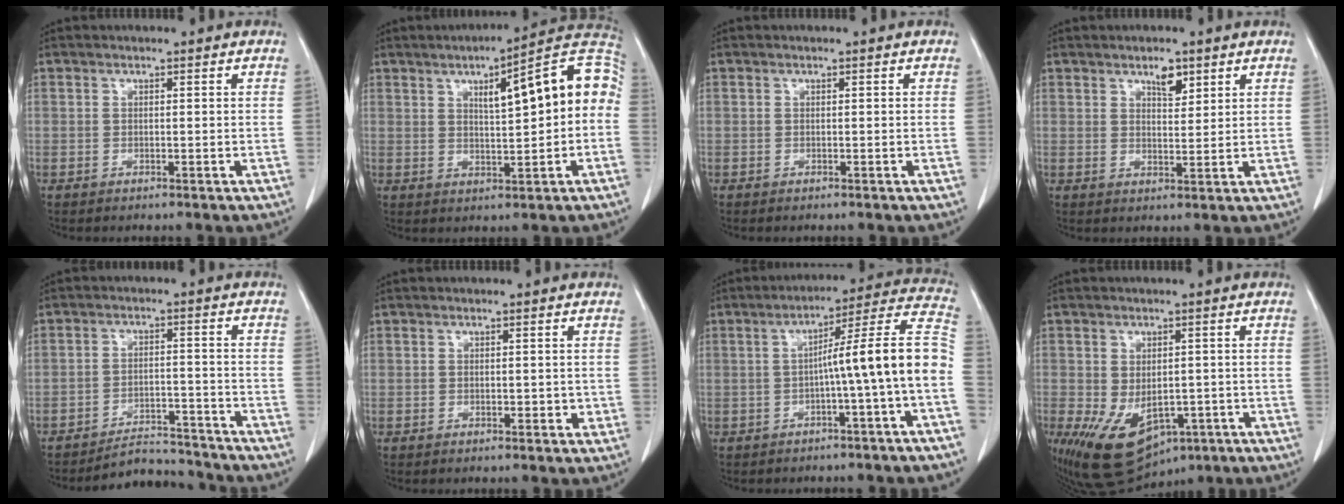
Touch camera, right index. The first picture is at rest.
{"total": 13.6, "force": [2.1, 2.7, 13.2], "torque": [-0.175, 0.038, 0.026]}
{"total": 0.0}
{"total": 3.3, "force": [2.2, 1.3, 2.1], "torque": [-0.033, -0.002, 0.038]}
{"total": 7.5, "force": [-7.3, 1.4, -0.1], "torque": [0.005, 0.018, -0.113]}
{"total": 1.4, "force": [-0.2, 0.9, 1.1], "torque": [-0.013, 0.001, 0.001]}
{"total": 12.6, "force": [-2.4, -1.6, 12.2], "torque": [-0.160, 0.035, -0.039]}
{"total": 12.9, "force": [-5.9, 8.0, 8.2], "torque": [-0.151, -0.016, -0.073]}